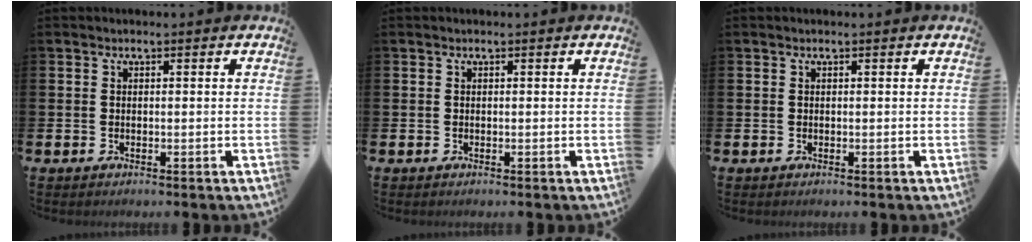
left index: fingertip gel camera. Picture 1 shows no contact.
{"total": 0.0}
{"total": 0.0}